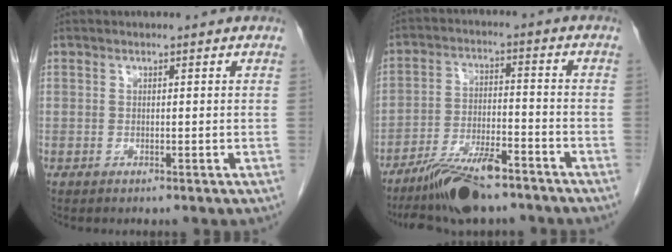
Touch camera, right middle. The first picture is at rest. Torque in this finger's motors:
{"motor_torque": [1.15, -0.99, 0.14, 0.04]}